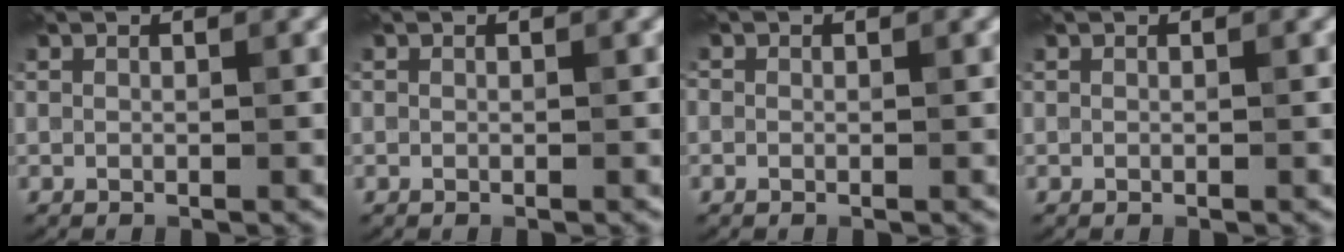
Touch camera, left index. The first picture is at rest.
{"total": 0.0}
{"total": 0.5, "force": [0.1, 0.5, 0.2], "torque": [-0.002, -0.007, -0.002]}
{"total": 0.0}